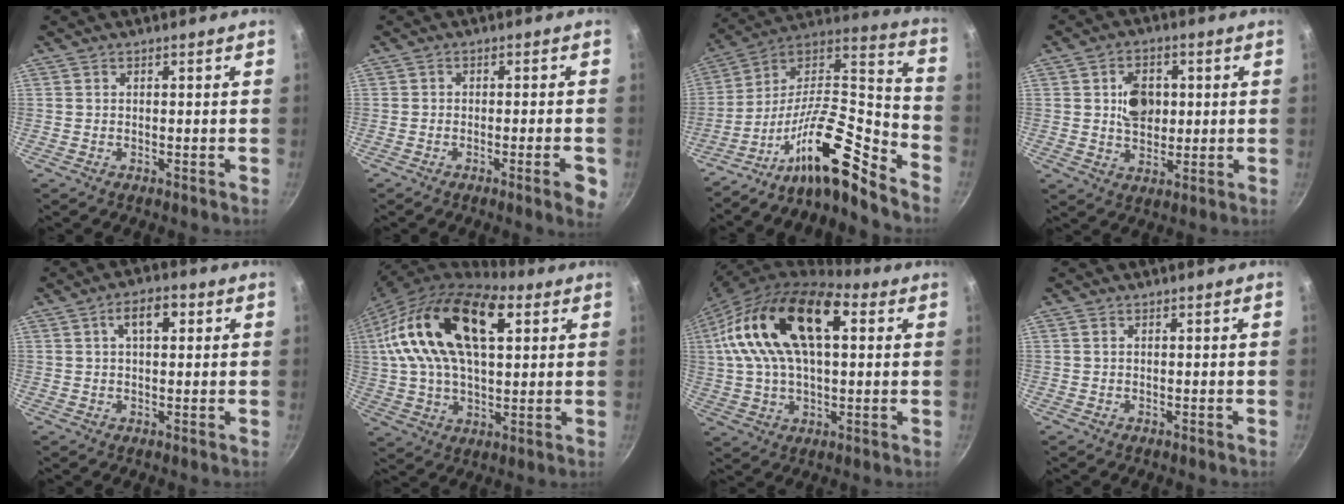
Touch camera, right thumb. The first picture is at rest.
{"total": 4.9, "force": [-1.9, 0.7, 4.4], "torque": [-0.051, 0.005, -0.026]}
{"total": 19.1, "force": [-13.5, 4.6, 12.6], "torque": [-0.171, 0.104, -0.258]}
{"total": 8.1, "force": [1.3, 6.1, 5.2], "torque": [-0.056, -0.004, 0.020]}
{"total": 5.9, "force": [1.8, 3.1, 4.6], "torque": [-0.059, 0.012, 0.024]}
{"total": 24.7, "force": [7.6, 13.3, 19.3], "torque": [-0.342, 0.009, 0.122]}
{"total": 22.6, "force": [5.6, 12.1, 18.3], "torque": [-0.328, 0.024, 0.085]}
{"total": 0.7, "force": [0.3, 0.4, 0.5], "torque": [-0.009, 0.001, 0.005]}